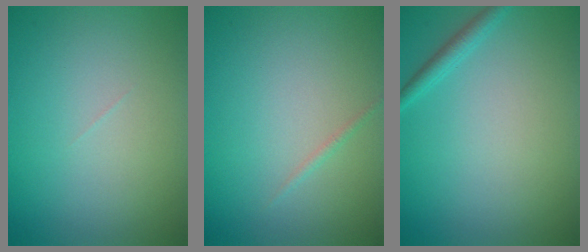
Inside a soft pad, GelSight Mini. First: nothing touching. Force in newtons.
{"total": 0.5, "press": 0.5, "slide": 0.0}
{"total": 1.4, "press": 1.4, "slide": 0.1}